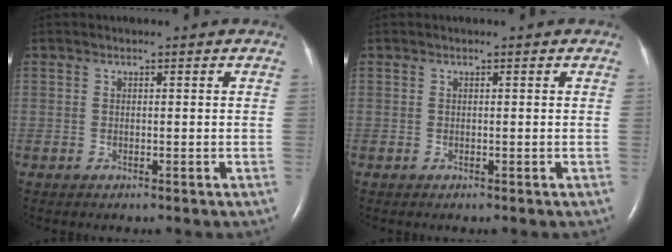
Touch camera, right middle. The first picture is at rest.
{"total": 0.0}